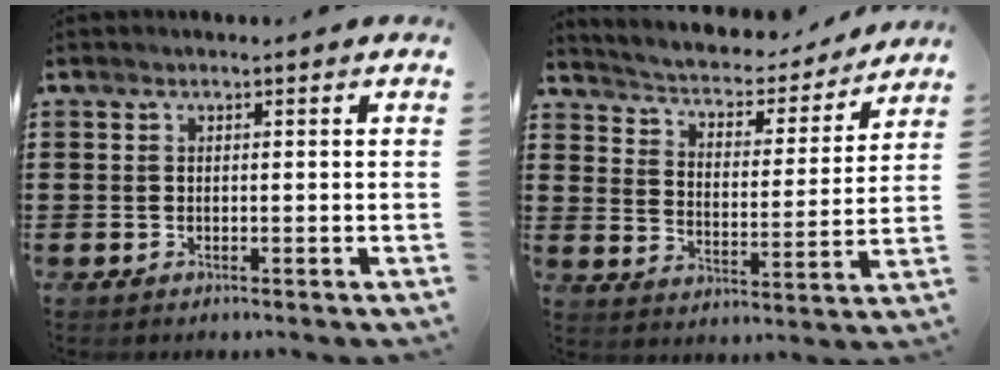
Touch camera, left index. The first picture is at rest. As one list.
[{"total": 3.2, "force": [2.9, 0.9, 0.9], "torque": [-0.038, -0.026, 0.038]}]